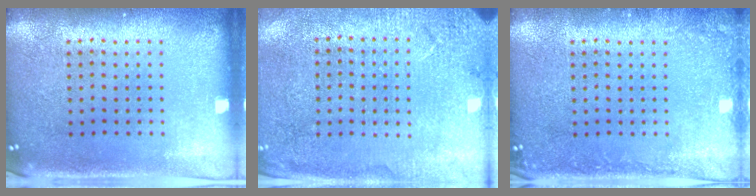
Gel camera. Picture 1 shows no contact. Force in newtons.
{"total": 2.7, "press": 2.6, "slide": 0.4}
{"total": 1.4, "press": 1.4, "slide": 0.2}